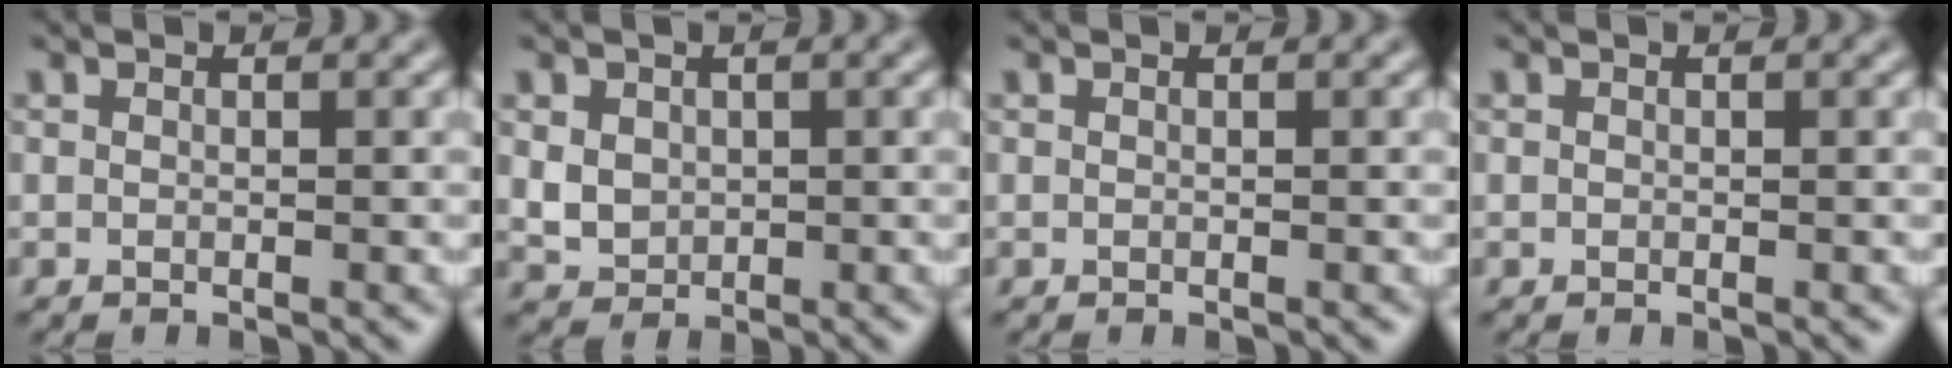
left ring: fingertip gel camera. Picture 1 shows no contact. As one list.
[{"total": 2.5, "force": [0.5, 2.1, 1.2], "torque": [-0.026, -0.006, 0.014]}, {"total": 0.0}, {"total": 0.0}]